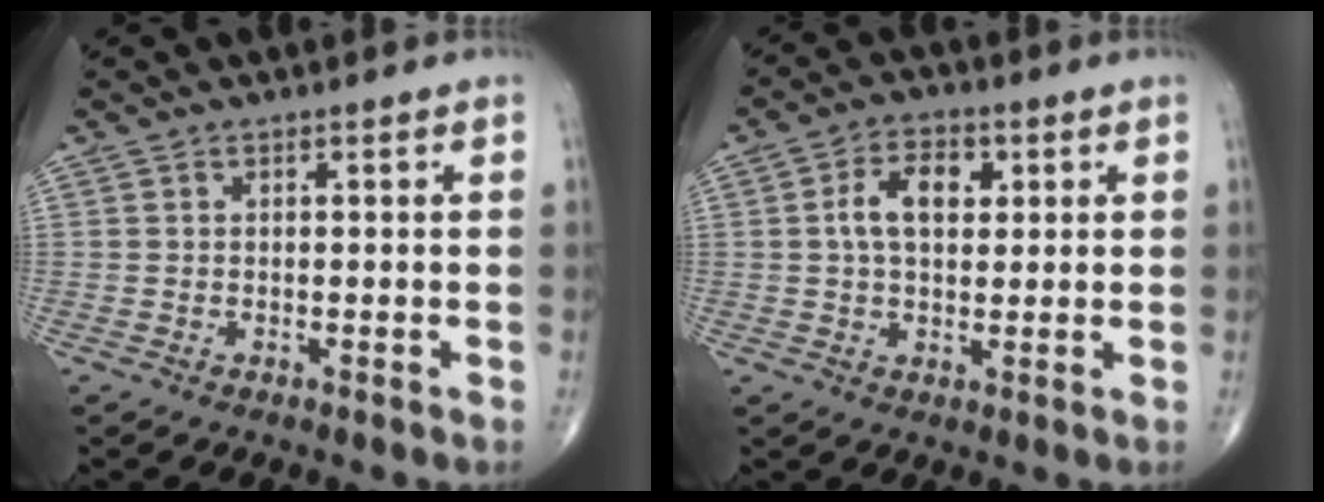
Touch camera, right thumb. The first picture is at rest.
{"total": 7.7, "force": [1.7, 4.7, 5.8], "torque": [-0.091, 0.009, 0.025]}